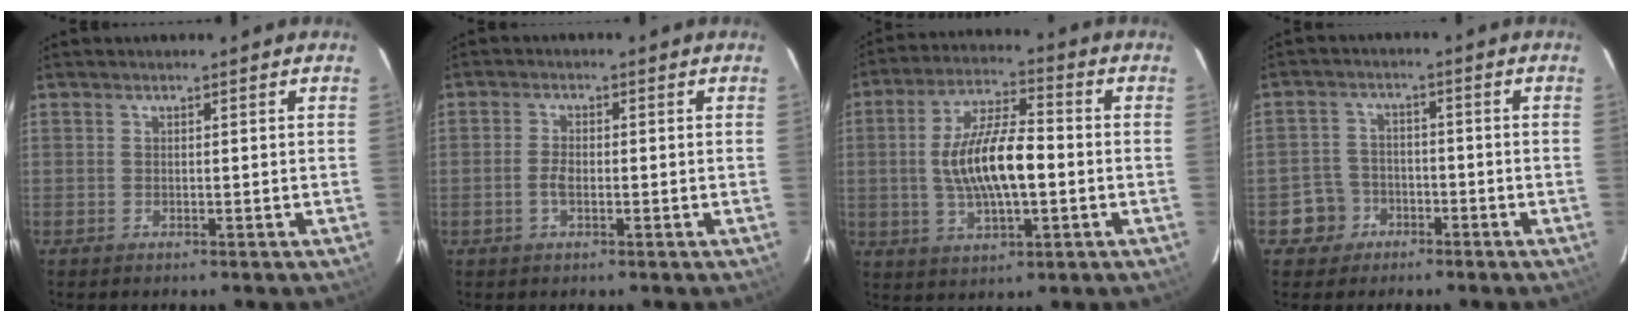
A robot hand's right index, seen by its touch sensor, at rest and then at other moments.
{"total": 2.7, "force": [-0.8, 1.5, 2.1], "torque": [-0.047, 0.002, -0.016]}
{"total": 13.3, "force": [-1.0, 4.7, 12.4], "torque": [-0.238, 0.006, -0.014]}
{"total": 5.4, "force": [-2.8, 4.6, 0.3], "torque": [-0.018, 0.021, -0.046]}